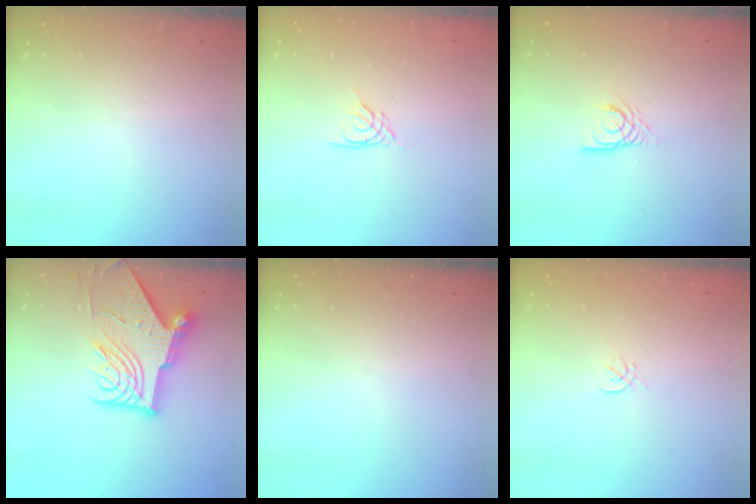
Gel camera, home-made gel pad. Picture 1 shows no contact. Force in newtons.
{"total": 2.7, "press": 2.7, "slide": 0.4}
{"total": 6.1, "press": 6.0, "slide": 0.5}
{"total": 15.2, "press": 15.1, "slide": 1.5}
{"total": 0.0}
{"total": 1.6, "press": 1.5, "slide": 0.6}